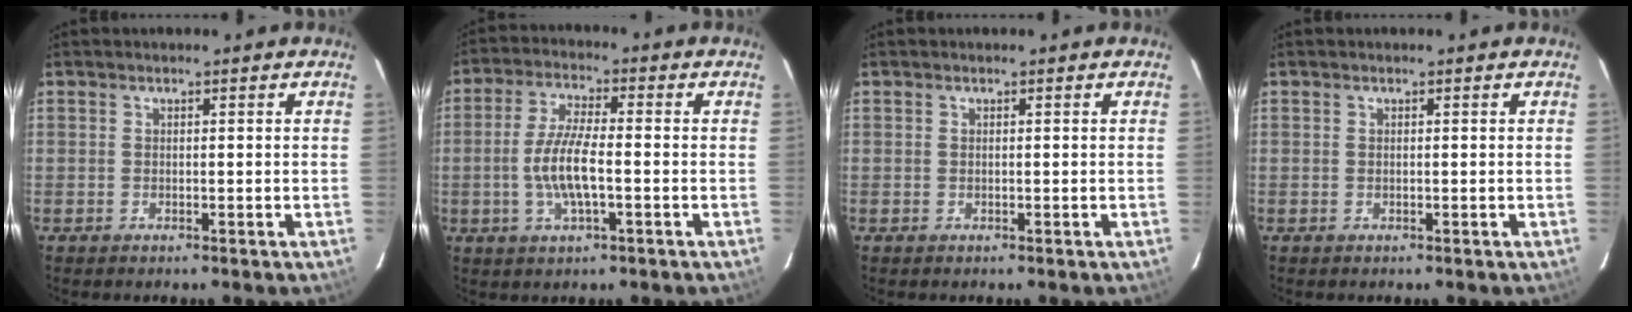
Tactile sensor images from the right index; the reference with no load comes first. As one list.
[{"total": 7.9, "force": [-1.8, 2.0, 7.5], "torque": [-0.150, -0.001, -0.036]}, {"total": 0.0}, {"total": 0.0}]